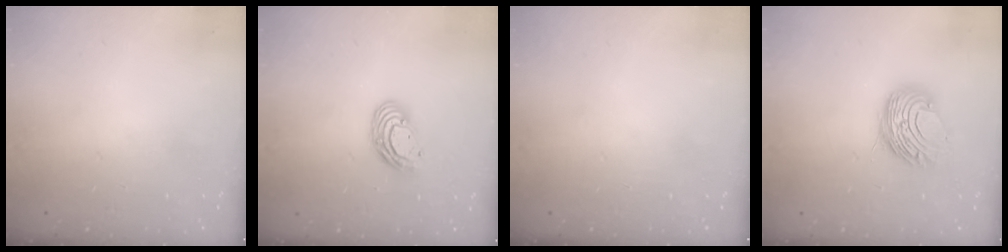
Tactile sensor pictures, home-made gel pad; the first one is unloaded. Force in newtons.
{"total": 8.4, "press": 8.3, "slide": 1.5}
{"total": 0.0}
{"total": 10.6, "press": 10.6, "slide": 0.5}